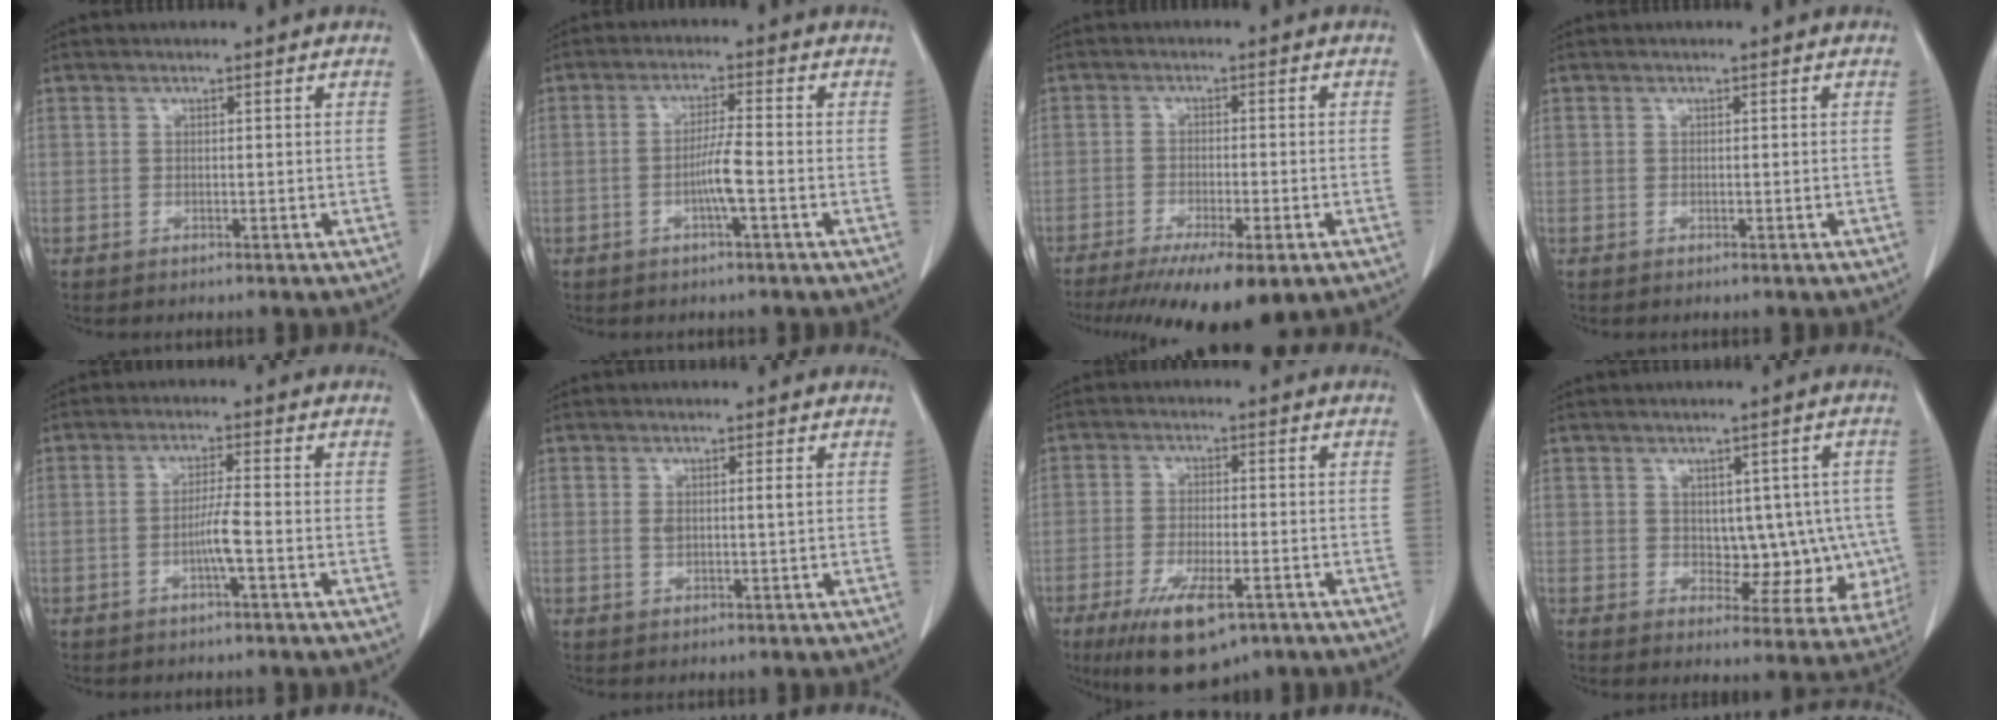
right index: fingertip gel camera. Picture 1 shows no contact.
{"total": 4.0, "force": [-1.2, -0.3, 3.8], "torque": [-0.072, 0.003, -0.022]}
{"total": 11.7, "force": [-7.9, 2.0, 8.3], "torque": [-0.125, -0.025, -0.123]}
{"total": 0.0}
{"total": 3.3, "force": [-1.0, -0.4, 3.1], "torque": [-0.057, 0.002, -0.020]}
{"total": 1.5, "force": [0.5, 0.1, 1.4], "torque": [-0.028, 0.004, 0.013]}
{"total": 10.4, "force": [-5.9, 3.3, 7.9], "torque": [-0.139, -0.019, -0.091]}
{"total": 8.4, "force": [0.3, 5.4, 6.5], "torque": [-0.053, 0.019, 0.023]}